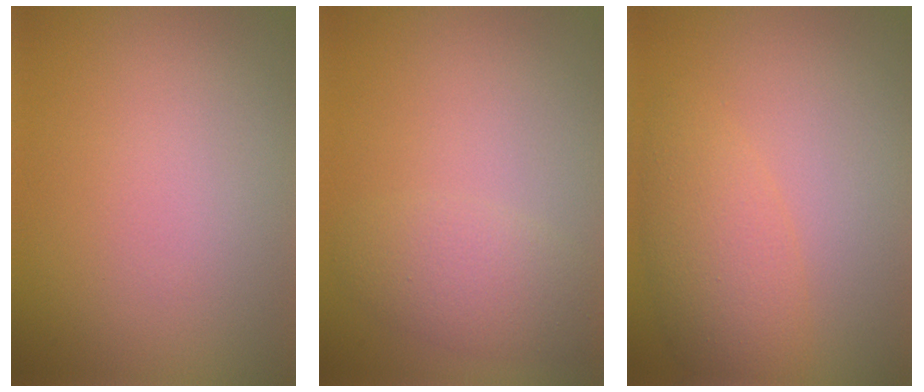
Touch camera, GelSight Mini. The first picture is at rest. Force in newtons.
{"total": 2.6, "press": 2.6, "slide": 0.2}
{"total": 3.9, "press": 3.9, "slide": 0.2}